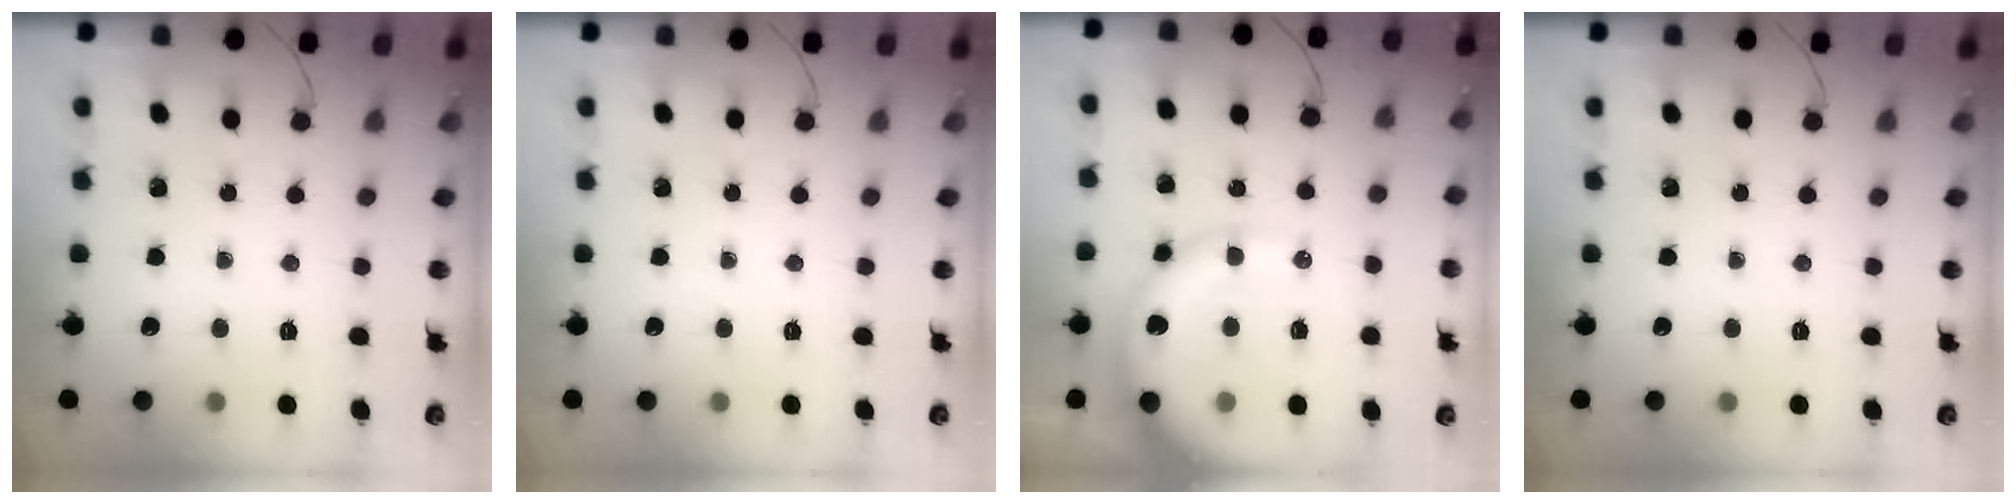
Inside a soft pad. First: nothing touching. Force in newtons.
{"total": 0.0}
{"total": 15.8, "press": 15.4, "slide": 3.5}
{"total": 0.0}